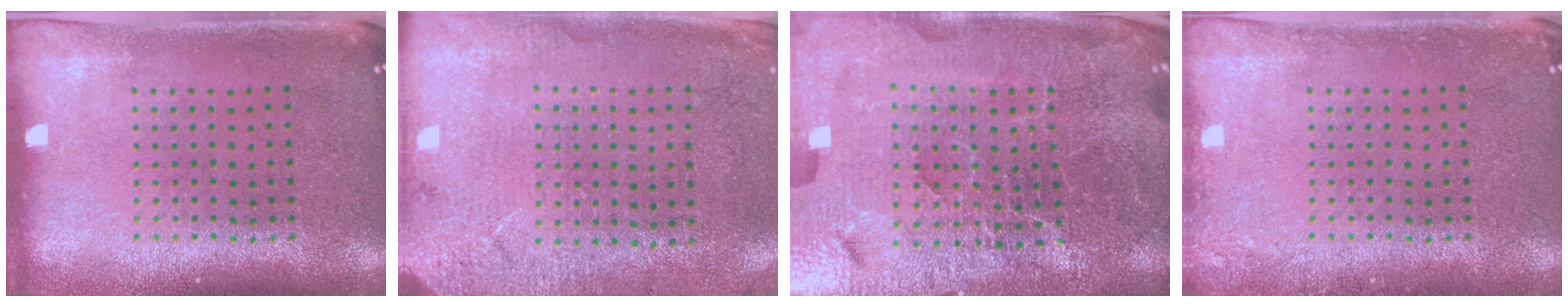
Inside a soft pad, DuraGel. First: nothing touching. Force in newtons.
{"total": 2.6, "press": 2.5, "slide": 0.7}
{"total": 6.9, "press": 6.0, "slide": 3.3}
{"total": 1.2, "press": 1.2, "slide": 0.2}